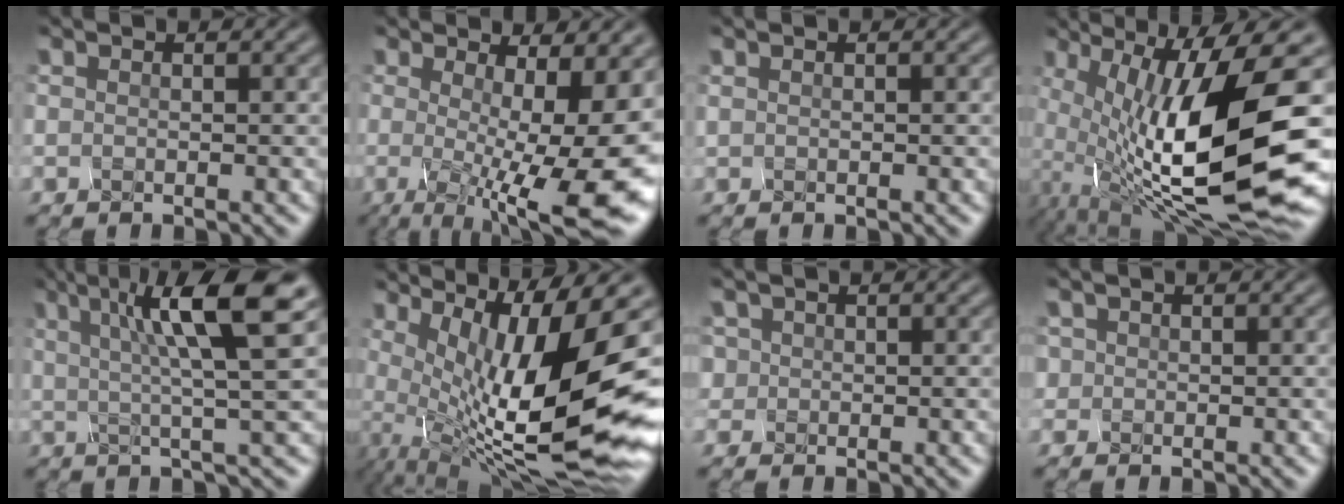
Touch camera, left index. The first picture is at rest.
{"total": 13.5, "force": [-2.1, 3.6, 12.9], "torque": [-0.172, -0.012, -0.007]}
{"total": 0.0}
{"total": 14.1, "force": [-1.7, 3.7, 13.6], "torque": [-0.258, -0.004, -0.006]}
{"total": 8.7, "force": [3.1, 1.4, 8.0], "torque": [-0.111, 0.015, 0.056]}
{"total": 14.1, "force": [0.5, 3.7, 13.6], "torque": [-0.229, -0.008, 0.033]}
{"total": 1.0, "force": [0.1, 0.5, -0.9], "torque": [0.001, 0.001, 0.013]}
{"total": 0.7, "force": [0.0, 0.0, -0.7], "torque": [-0.002, -0.002, 0.012]}